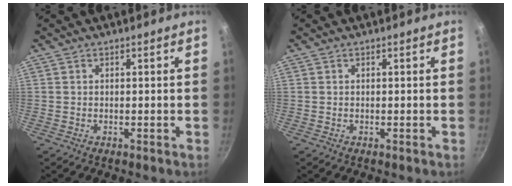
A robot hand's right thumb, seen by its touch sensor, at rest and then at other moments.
{"total": 0.0}